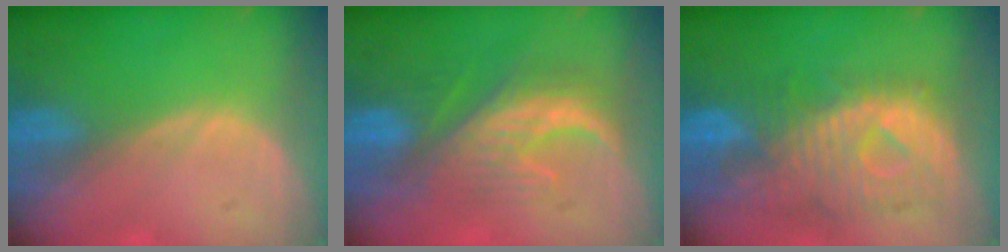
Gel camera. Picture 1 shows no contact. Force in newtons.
{"total": 8.5, "press": 8.3, "slide": 1.6}
{"total": 10.9, "press": 9.7, "slide": 5.0}